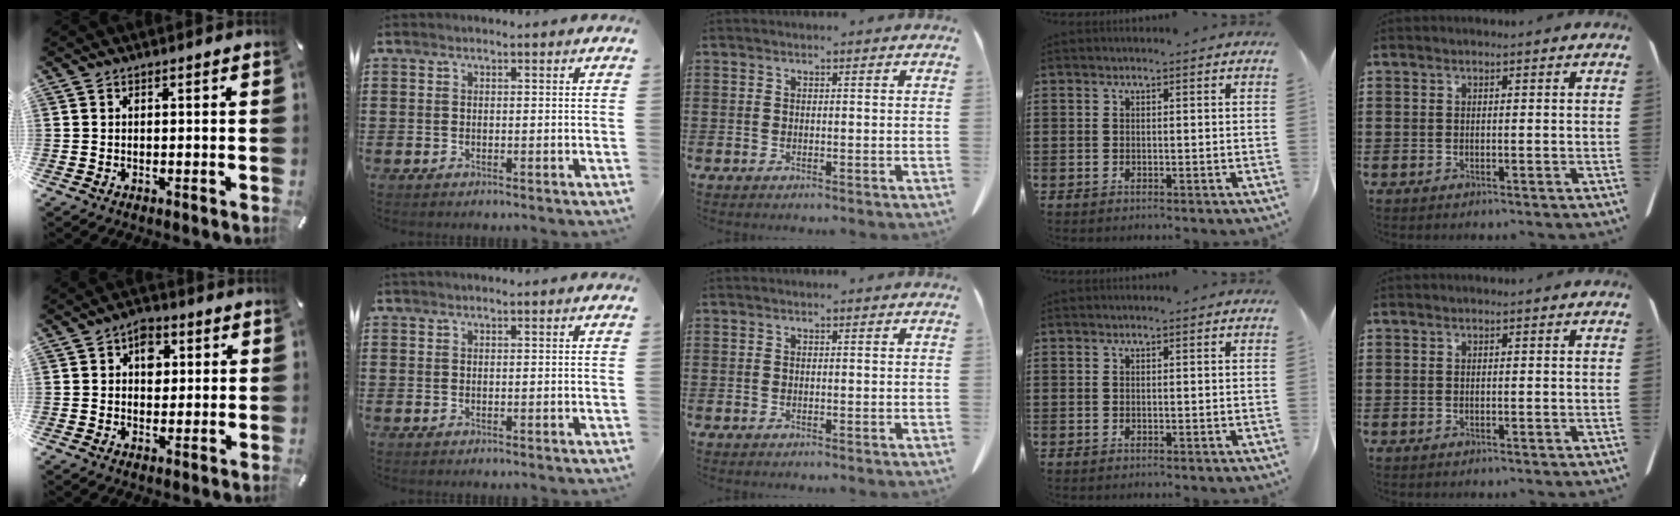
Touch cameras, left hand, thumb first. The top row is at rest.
{"thumb": {"total": 5.2, "force": [1.4, 3.9, 3.1], "torque": [-0.027, -0.006, 0.016]}}